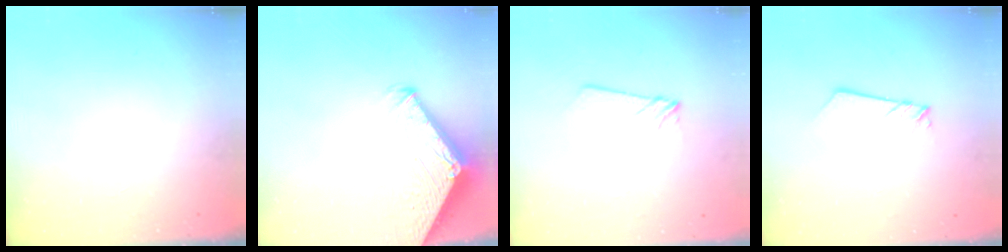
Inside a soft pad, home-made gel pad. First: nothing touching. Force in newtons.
{"total": 4.7, "press": 4.7, "slide": 0.1}
{"total": 3.8, "press": 3.7, "slide": 0.6}
{"total": 2.7, "press": 2.6, "slide": 0.3}